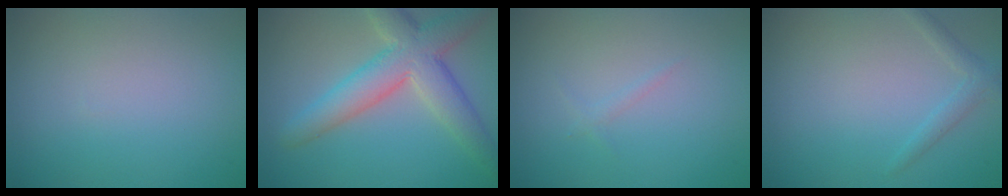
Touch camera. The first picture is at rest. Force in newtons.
{"total": 6.6, "press": 6.6, "slide": 0.4}
{"total": 0.6, "press": 0.6, "slide": 0.1}
{"total": 1.4, "press": 1.4, "slide": 0.1}